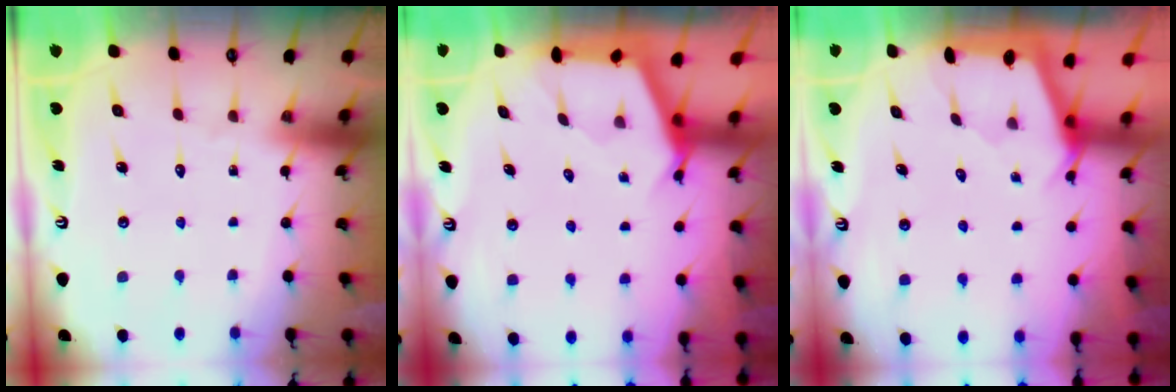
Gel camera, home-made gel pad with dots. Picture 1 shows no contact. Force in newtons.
{"total": 2.6, "press": 2.6, "slide": 0.3}
{"total": 2.3, "press": 2.3, "slide": 0.3}